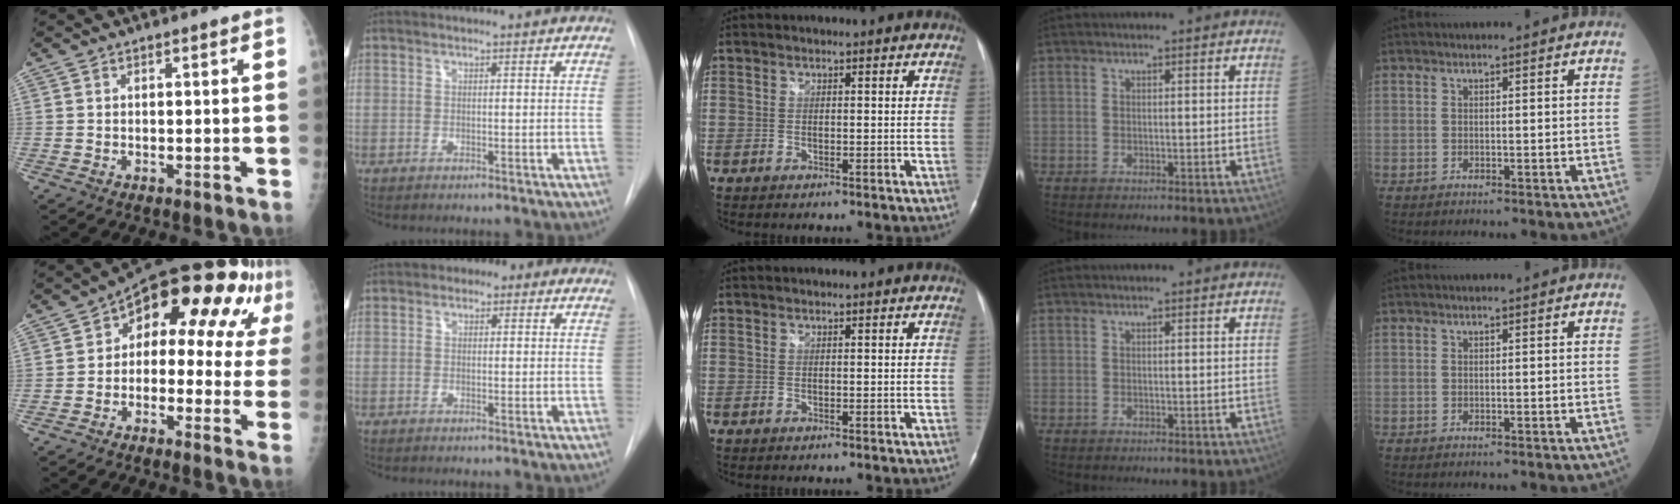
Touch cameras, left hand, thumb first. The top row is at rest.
{"thumb": {"total": 17.9, "force": [5.6, 10.0, 13.8], "torque": [-0.119, 0.029, 0.056]}, "index": {"total": 3.9, "force": [1.4, 2.6, 2.5], "torque": [-0.035, 0.024, 0.014]}}